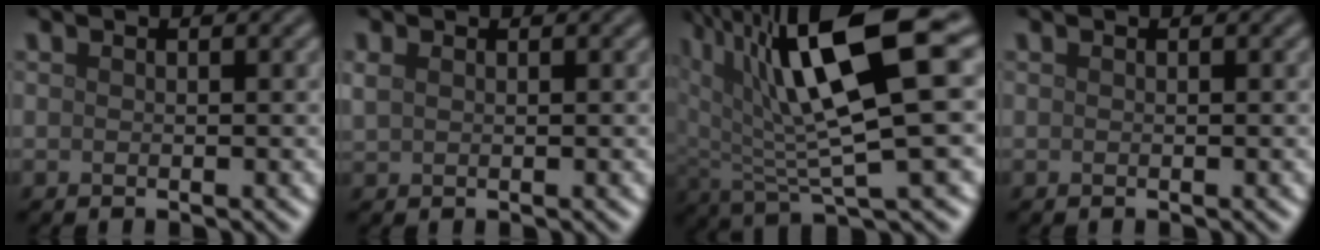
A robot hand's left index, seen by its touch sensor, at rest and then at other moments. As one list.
[{"total": 1.1, "force": [0.6, 0.7, 0.7], "torque": [-0.017, 0.002, 0.015]}, {"total": 12.7, "force": [4.6, 3.6, 11.3], "torque": [-0.200, 0.006, 0.089]}, {"total": 0.0}]